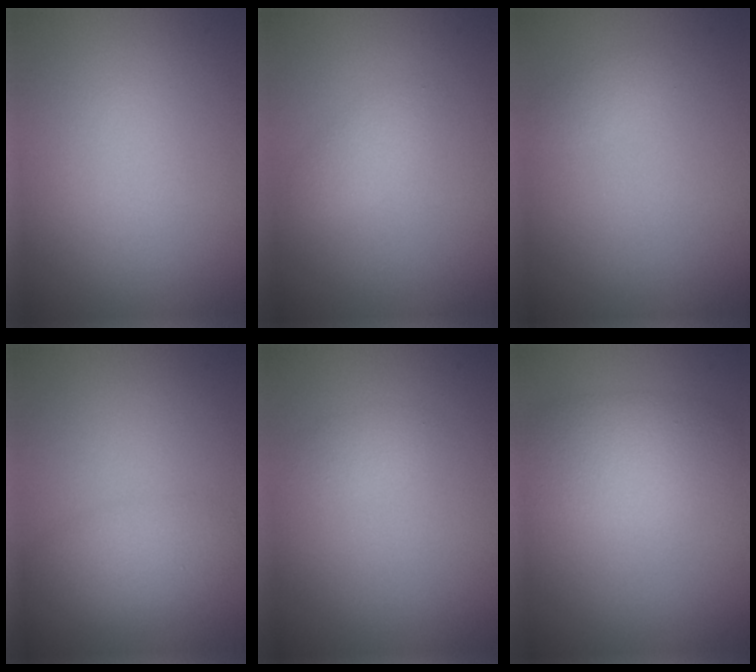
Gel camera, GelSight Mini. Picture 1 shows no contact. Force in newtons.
{"total": 1.2, "press": 1.2, "slide": 0.0}
{"total": 0.7, "press": 0.7, "slide": 0.0}
{"total": 3.0, "press": 3.0, "slide": 0.1}
{"total": 0.9, "press": 0.9, "slide": 0.1}
{"total": 4.2, "press": 4.2, "slide": 0.1}